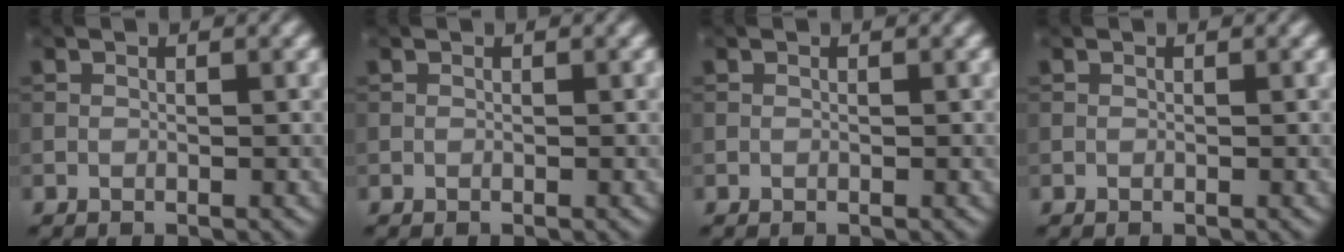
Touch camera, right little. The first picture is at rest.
{"total": 0.0}
{"total": 0.0}
{"total": 0.0}